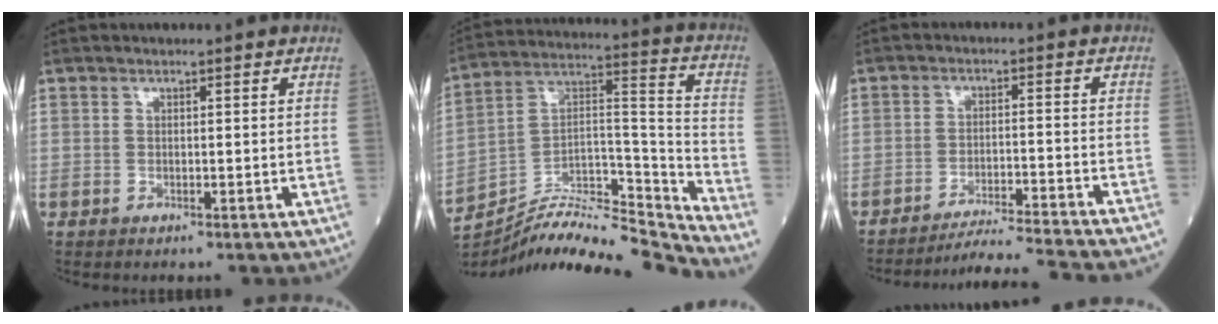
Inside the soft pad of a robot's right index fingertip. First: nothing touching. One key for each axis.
{"total": 20.3, "fx": -19.5, "fy": -0.1, "fz": 5.4, "tx": -0.104, "ty": 0.047, "tz": -0.329}
{"total": 14.8, "fx": -14.0, "fy": -2.0, "fz": 4.5, "tx": -0.045, "ty": -0.036, "tz": -0.200}